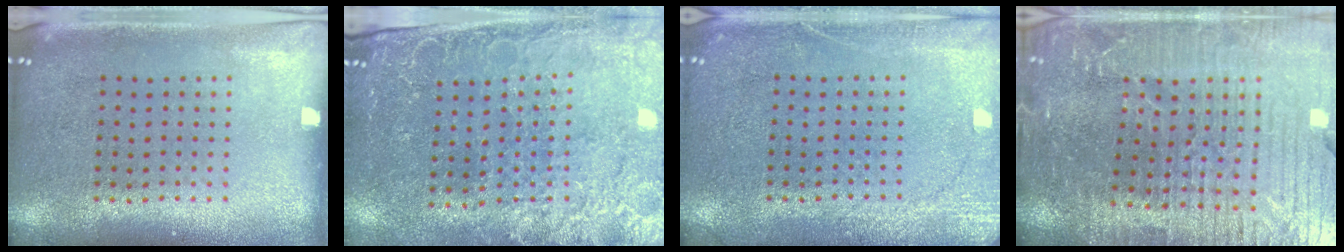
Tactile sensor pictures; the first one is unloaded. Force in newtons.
{"total": 2.9, "press": 2.8, "slide": 0.8}
{"total": 3.5, "press": 3.4, "slide": 0.5}
{"total": 5.4, "press": 5.0, "slide": 2.1}